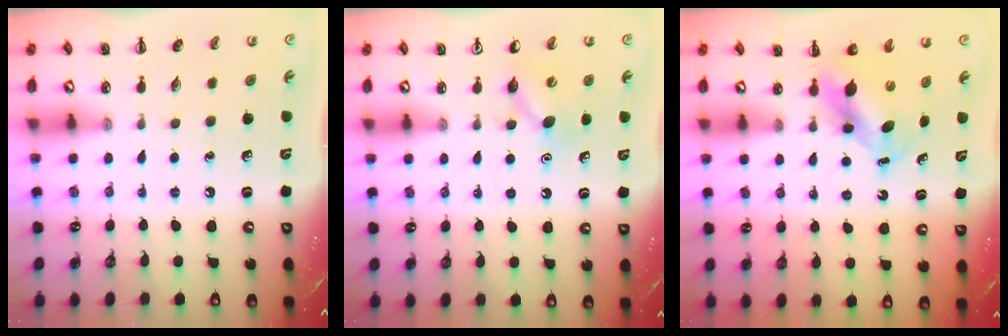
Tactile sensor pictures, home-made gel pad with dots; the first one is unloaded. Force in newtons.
{"total": 7.9, "press": 7.7, "slide": 1.4}
{"total": 6.5, "press": 6.4, "slide": 1.1}